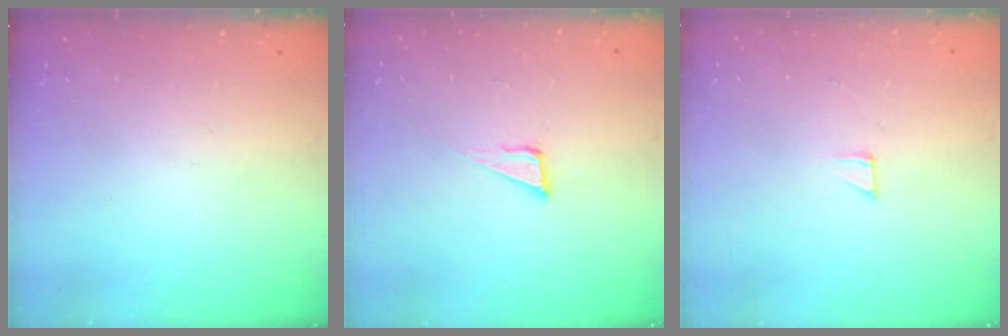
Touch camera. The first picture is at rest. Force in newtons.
{"total": 5.1, "press": 5.0, "slide": 0.9}
{"total": 2.3, "press": 2.3, "slide": 0.2}